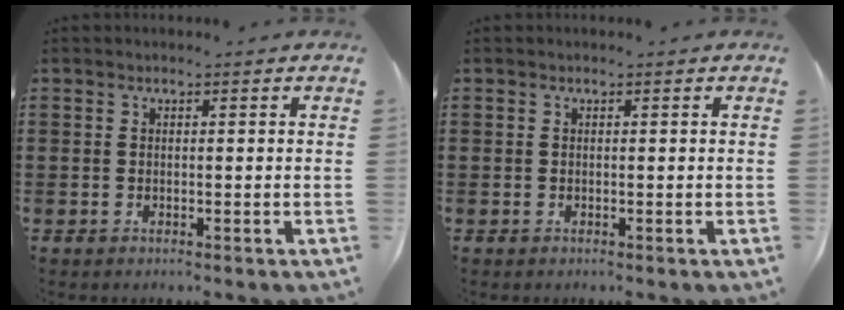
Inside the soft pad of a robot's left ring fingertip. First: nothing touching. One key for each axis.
{"total": 0.0}